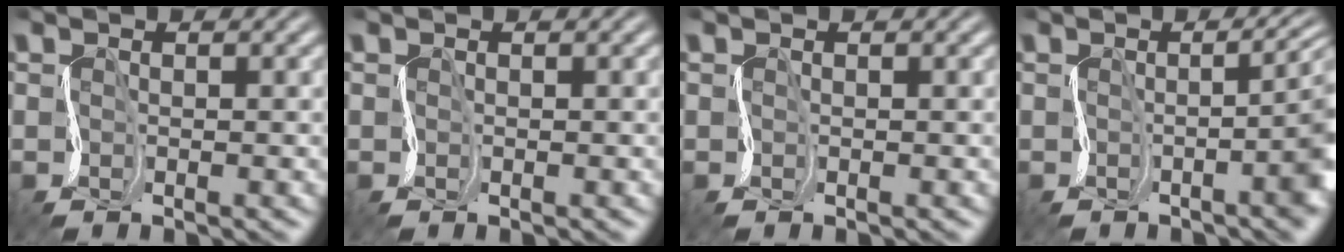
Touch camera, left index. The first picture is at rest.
{"total": 0.0}
{"total": 0.0}
{"total": 6.4, "force": [-0.6, 2.0, 6.0], "torque": [-0.048, 0.004, -0.012]}